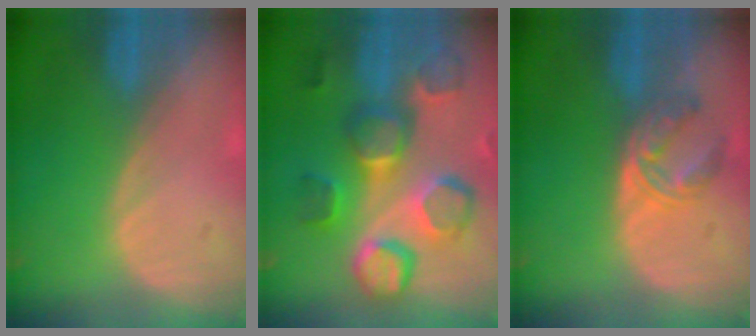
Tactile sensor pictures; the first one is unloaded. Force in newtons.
{"total": 11.7, "press": 10.8, "slide": 4.4}
{"total": 5.5, "press": 4.9, "slide": 2.6}